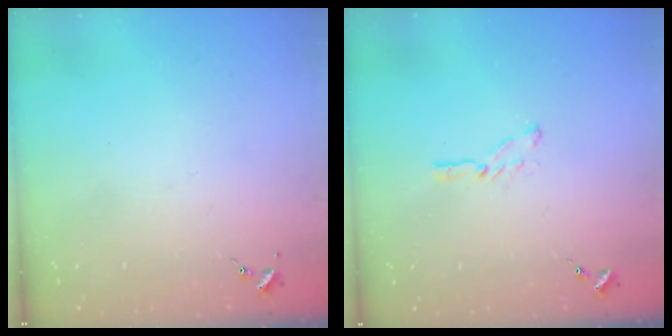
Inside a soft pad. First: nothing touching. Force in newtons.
{"total": 3.6, "press": 3.6, "slide": 0.3}